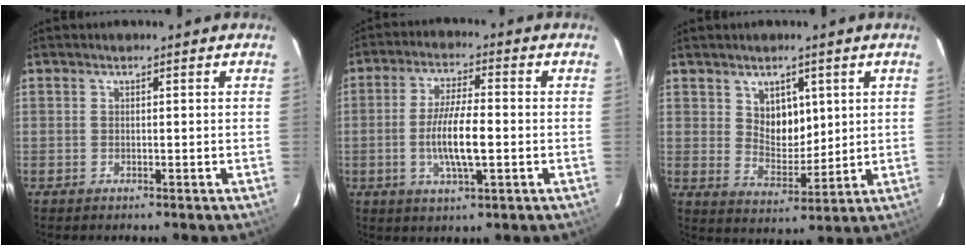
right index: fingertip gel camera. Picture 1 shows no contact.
{"total": 8.9, "force": [-1.7, 2.1, 8.5], "torque": [-0.165, -0.005, -0.031]}
{"total": 6.7, "force": [2.9, 4.8, 3.7], "torque": [-0.056, -0.001, 0.059]}